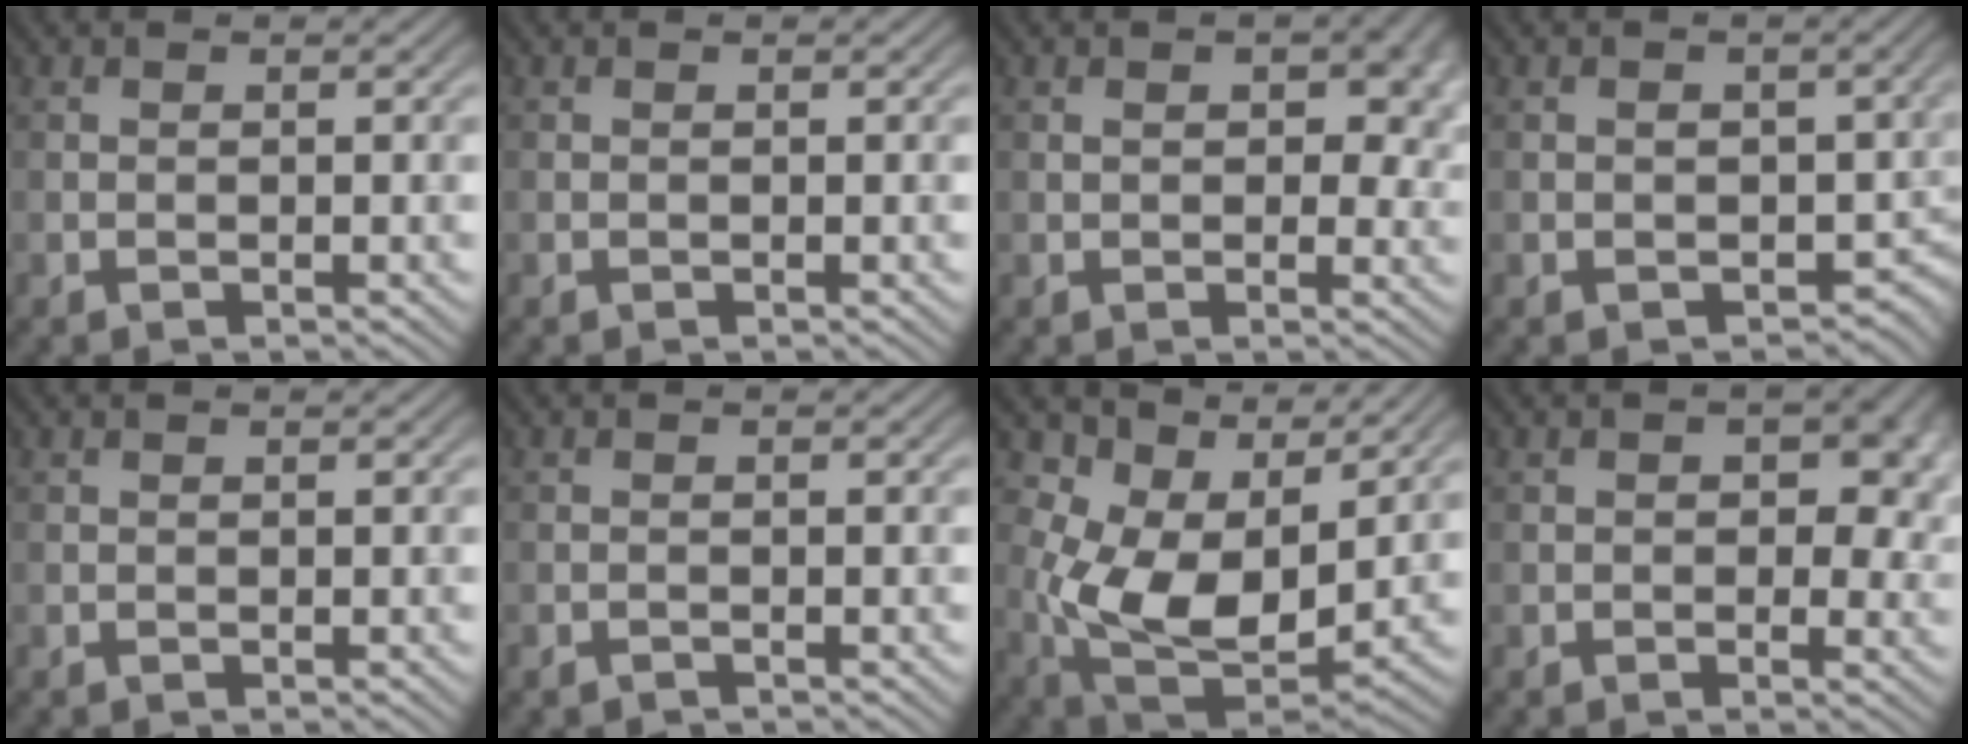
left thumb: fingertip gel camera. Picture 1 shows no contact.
{"total": 0.0}
{"total": 5.3, "force": [1.0, 3.2, 4.1], "torque": [-0.054, -0.006, 0.019]}
{"total": 4.6, "force": [-0.7, 3.5, 2.9], "torque": [-0.038, -0.017, -0.007]}
{"total": 0.0}
{"total": 0.8, "force": [-0.7, 0.1, 0.3], "torque": [-0.010, -0.001, -0.016]}
{"total": 11.9, "force": [4.5, 7.2, 8.3], "torque": [-0.189, -0.010, 0.088]}
{"total": 4.7, "force": [0.4, 2.9, 3.7], "torque": [-0.041, -0.008, 0.003]}